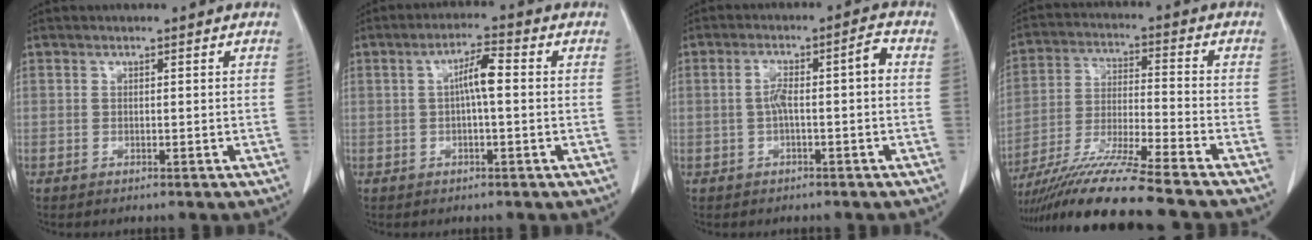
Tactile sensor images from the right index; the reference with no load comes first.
{"total": 4.4, "force": [0.2, 0.6, 4.4], "torque": [-0.079, 0.011, 0.002]}
{"total": 5.3, "force": [-0.2, 0.7, 5.3], "torque": [-0.094, 0.027, 0.000]}
{"total": 16.3, "force": [-13.5, -1.0, 9.1], "torque": [-0.184, -0.035, -0.238]}